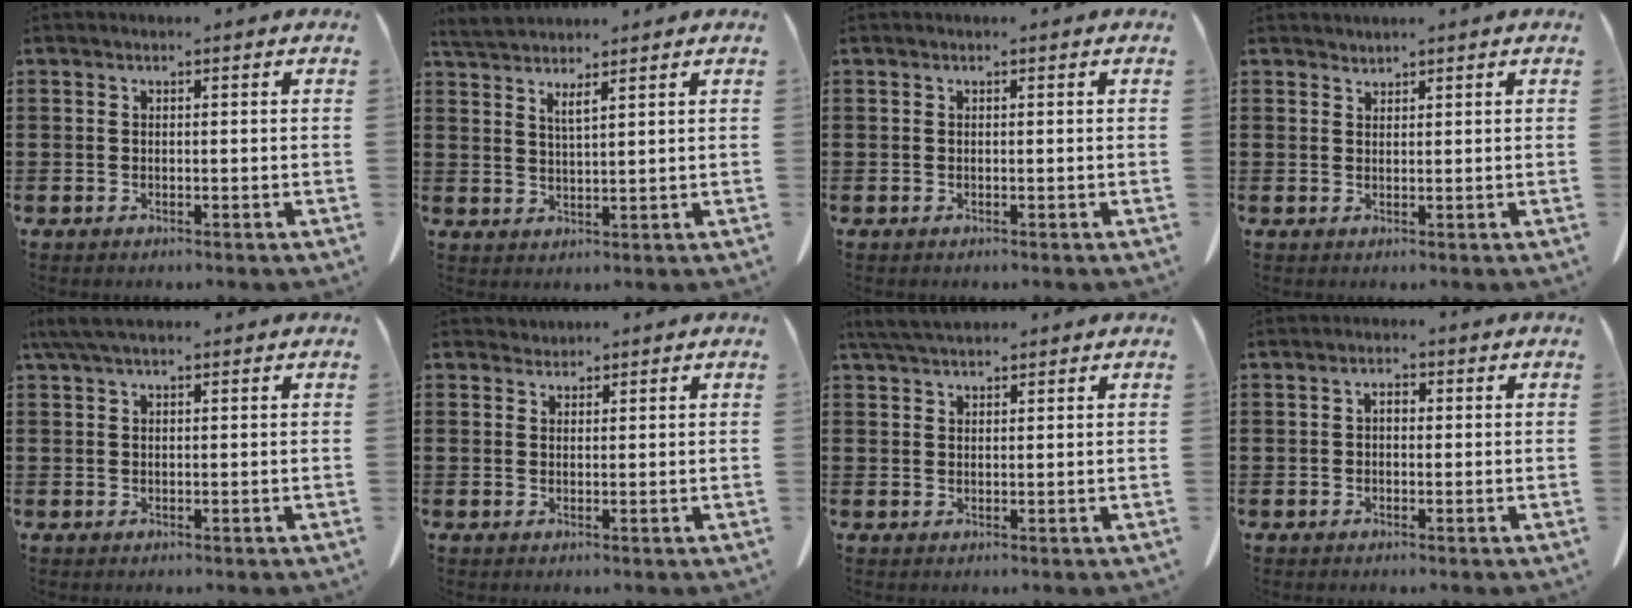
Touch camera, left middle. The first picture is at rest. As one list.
[{"total": 3.1, "force": [2.7, -0.1, 1.6], "torque": [-0.039, -0.005, 0.047]}, {"total": 0.0}, {"total": 1.2, "force": [1.2, 0.1, -0.1], "torque": [-0.001, -0.001, 0.024]}, {"total": 3.0, "force": [1.8, 0.8, 2.3], "torque": [-0.049, 0.006, 0.033]}, {"total": 1.3, "force": [1.2, 0.4, -0.1], "torque": [-0.001, 0.003, 0.024]}, {"total": 3.6, "force": [3.1, 0.8, 1.5], "torque": [-0.039, 0.000, 0.060]}, {"total": 1.6, "force": [0.1, 1.0, 1.3], "torque": [-0.027, 0.008, -0.001]}]